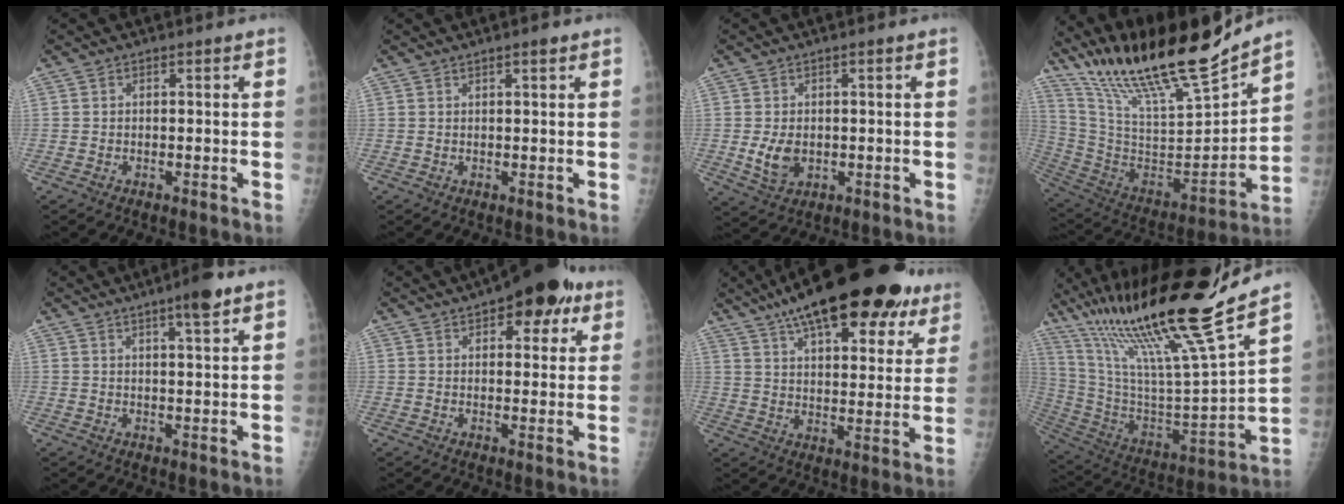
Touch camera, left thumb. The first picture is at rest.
{"total": 1.5, "force": [1.0, 0.2, 1.1], "torque": [-0.016, -0.004, 0.015]}
{"total": 4.8, "force": [-0.5, 3.4, 3.4], "torque": [-0.053, -0.007, 0.001]}
{"total": 24.6, "force": [21.3, 2.8, 12.0], "torque": [-0.186, -0.115, 0.374]}
{"total": 5.8, "force": [3.7, 0.7, 4.4], "torque": [-0.066, -0.015, 0.055]}
{"total": 12.2, "force": [6.5, 5.6, 8.6], "torque": [-0.075, -0.008, 0.084]}
{"total": 28.6, "force": [19.2, 10.3, 18.6], "torque": [-0.261, -0.033, 0.273]}
{"total": 30.3, "force": [21.8, 2.2, 21.0], "torque": [-0.365, -0.084, 0.389]}